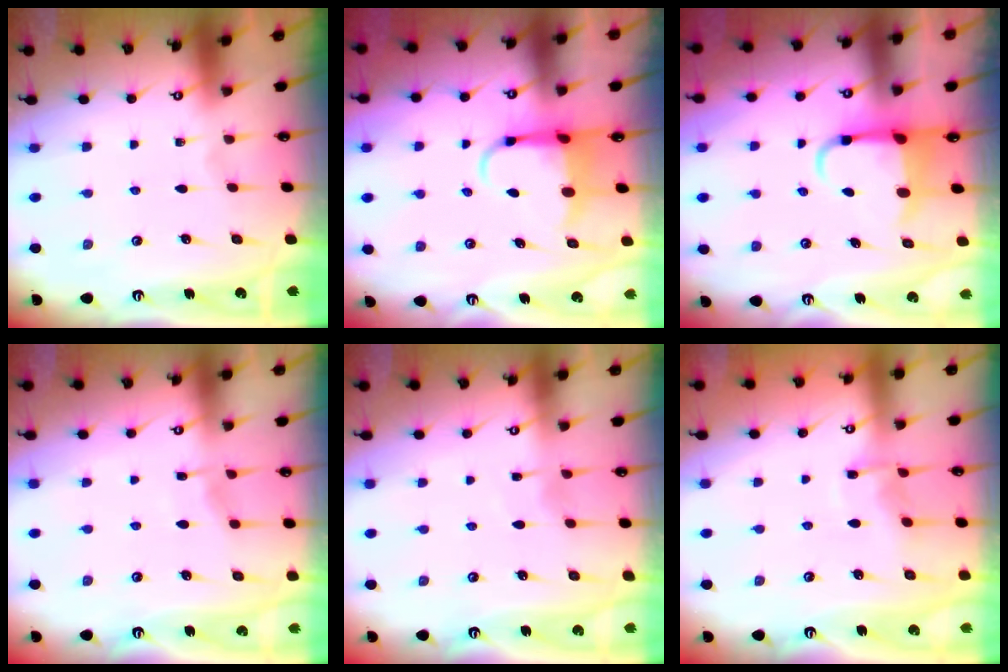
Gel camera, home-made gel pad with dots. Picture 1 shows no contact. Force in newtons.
{"total": 5.7, "press": 5.5, "slide": 1.3}
{"total": 5.1, "press": 5.0, "slide": 1.1}
{"total": 4.0, "press": 3.9, "slide": 0.5}
{"total": 4.7, "press": 4.7, "slide": 0.6}
{"total": 6.3, "press": 6.3, "slide": 0.7}